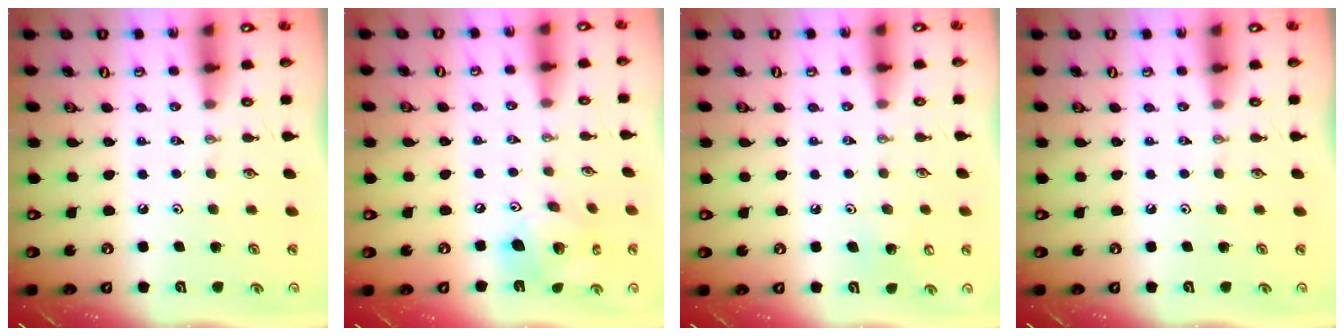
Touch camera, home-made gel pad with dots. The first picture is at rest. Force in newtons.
{"total": 14.7, "press": 14.5, "slide": 2.4}
{"total": 7.0, "press": 6.9, "slide": 0.9}
{"total": 0.0}